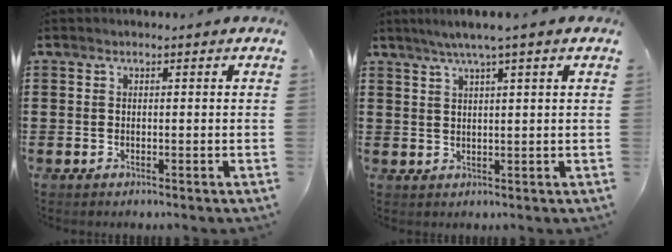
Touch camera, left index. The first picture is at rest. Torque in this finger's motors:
{"motor_torque": [1.41, -0.73, 0.30, 0.06]}